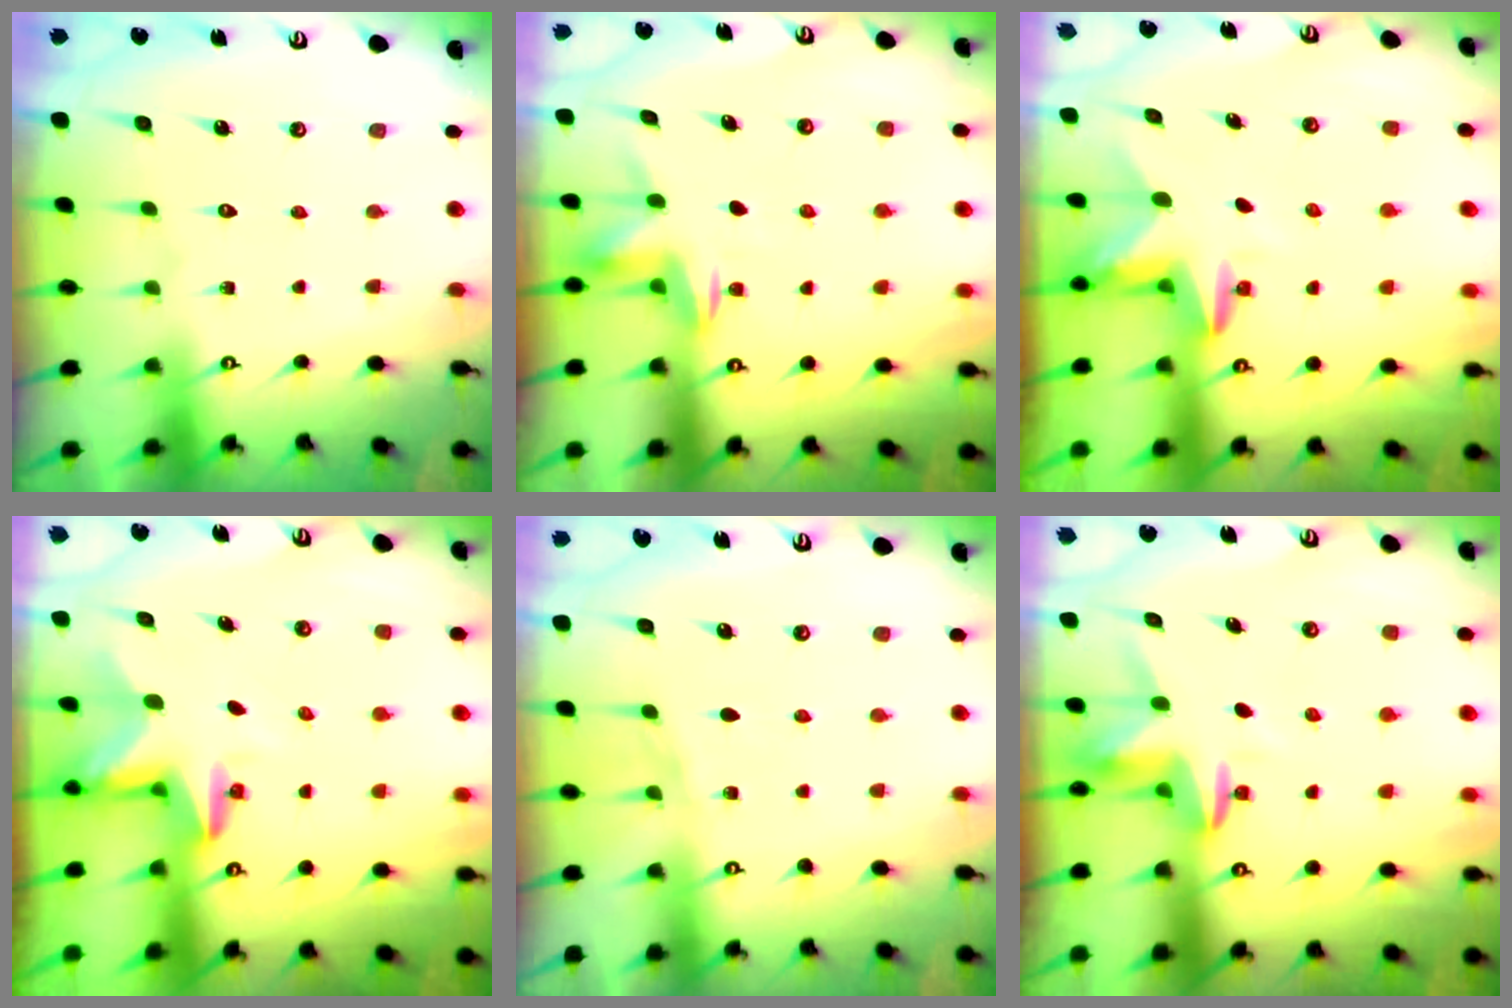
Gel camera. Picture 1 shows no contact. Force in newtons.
{"total": 3.3, "press": 3.3, "slide": 0.4}
{"total": 3.2, "press": 3.2, "slide": 0.1}
{"total": 2.9, "press": 2.9, "slide": 0.2}
{"total": 4.4, "press": 3.6, "slide": 2.5}
{"total": 3.4, "press": 3.4, "slide": 0.2}